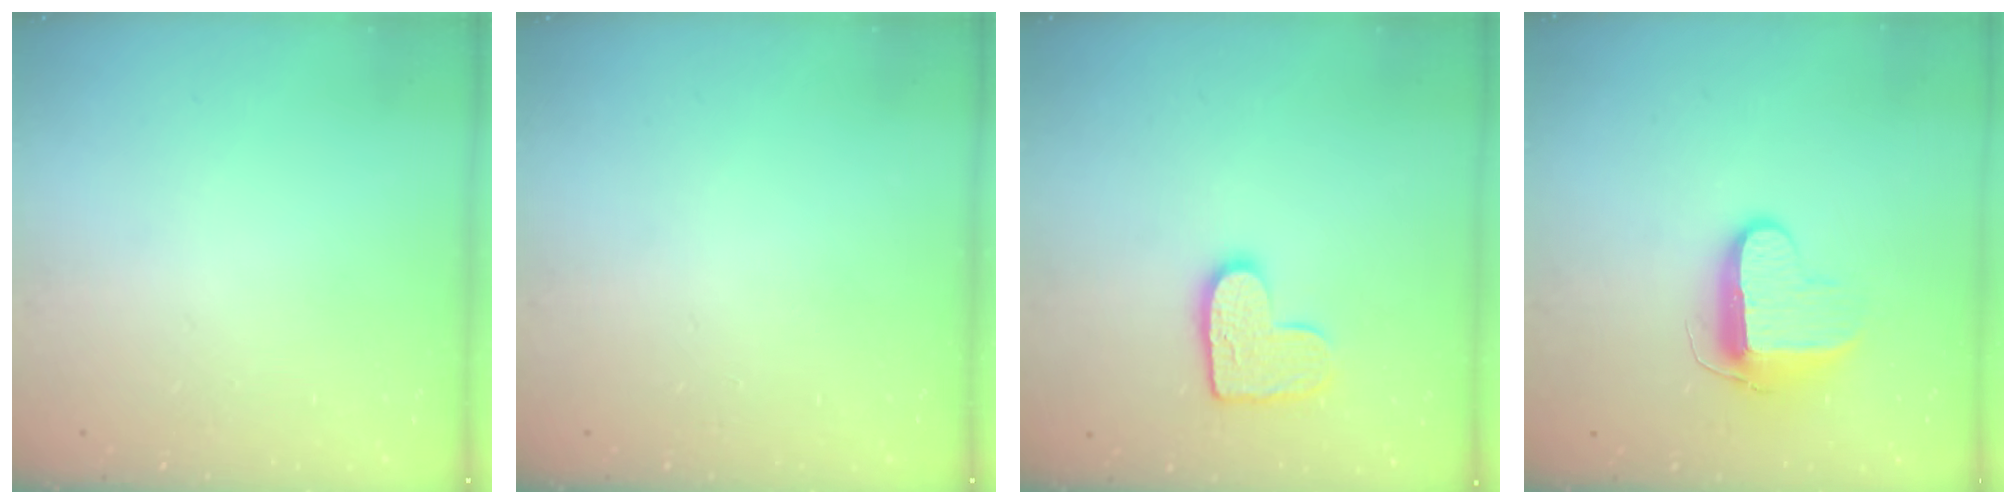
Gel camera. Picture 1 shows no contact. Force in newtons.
{"total": 0.0}
{"total": 10.7, "press": 10.7, "slide": 0.5}
{"total": 9.4, "press": 9.4, "slide": 0.7}